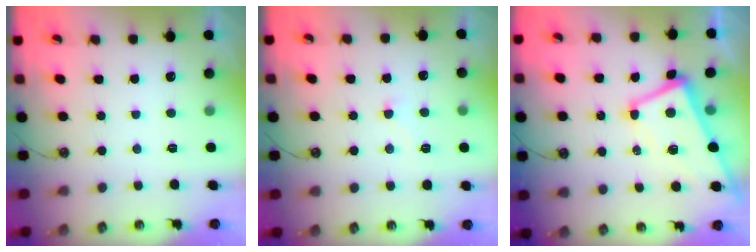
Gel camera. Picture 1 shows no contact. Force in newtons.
{"total": 2.8, "press": 2.7, "slide": 0.7}
{"total": 1.4, "press": 1.1, "slide": 0.9}